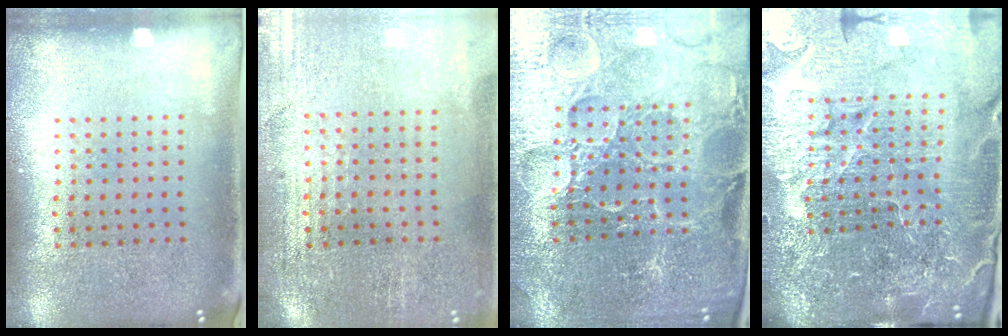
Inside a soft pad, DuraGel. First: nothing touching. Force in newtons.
{"total": 0.6, "press": 0.5, "slide": 0.4}
{"total": 3.9, "press": 3.9, "slide": 0.7}
{"total": 6.7, "press": 5.8, "slide": 3.2}